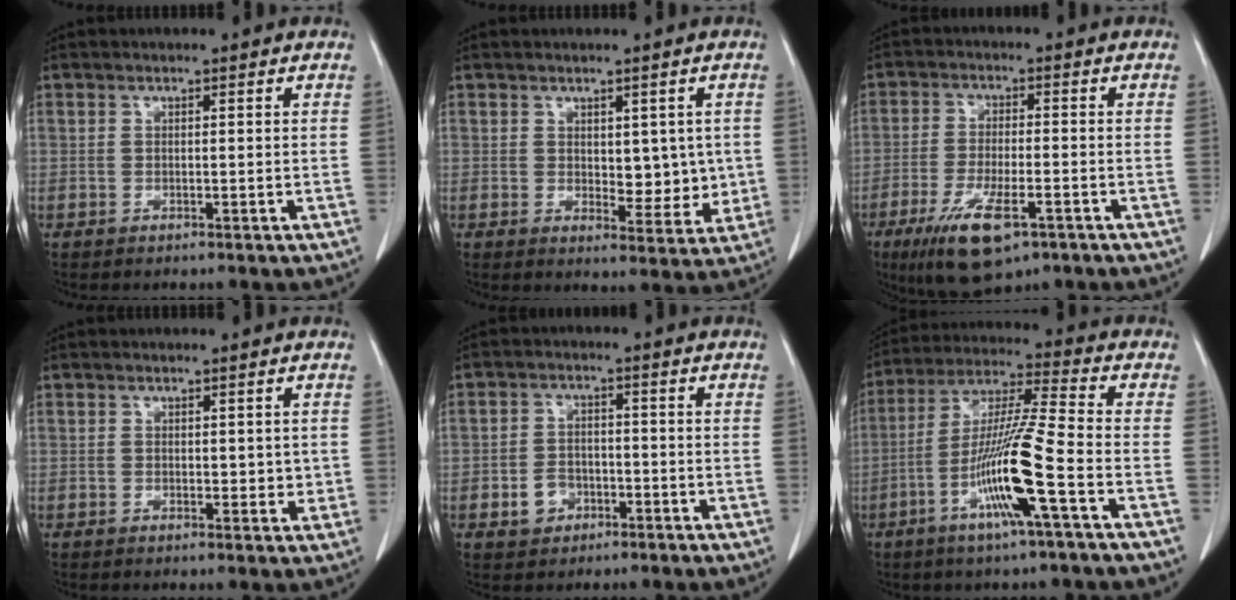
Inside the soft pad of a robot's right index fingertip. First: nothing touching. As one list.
[{"total": 6.1, "force": [0.6, 3.3, 5.0], "torque": [-0.053, -0.005, 0.017]}, {"total": 10.6, "force": [-5.9, 3.0, 8.4], "torque": [-0.156, -0.023, -0.092]}, {"total": 2.3, "force": [0.4, 1.4, 1.8], "torque": [-0.017, -0.005, 0.008]}, {"total": 4.1, "force": [-1.8, 3.3, 1.7], "torque": [-0.030, 0.007, -0.024]}, {"total": 13.6, "force": [-5.0, -0.7, 12.6], "torque": [-0.248, -0.008, -0.101]}]